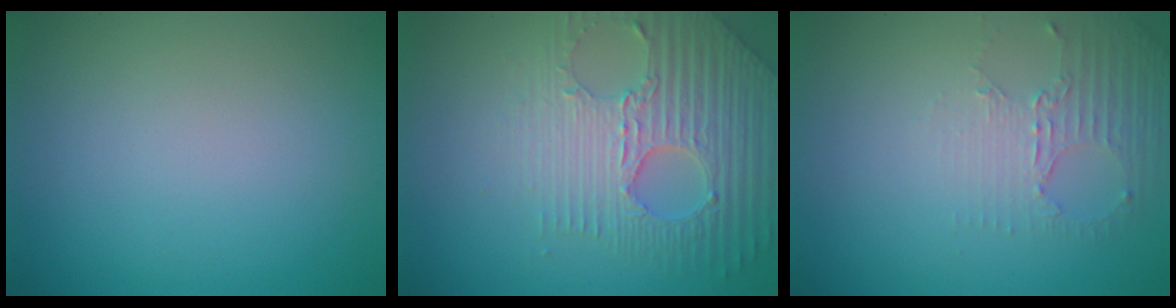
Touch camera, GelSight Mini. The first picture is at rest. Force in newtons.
{"total": 6.4, "press": 5.1, "slide": 3.9}
{"total": 2.5, "press": 1.7, "slide": 1.8}